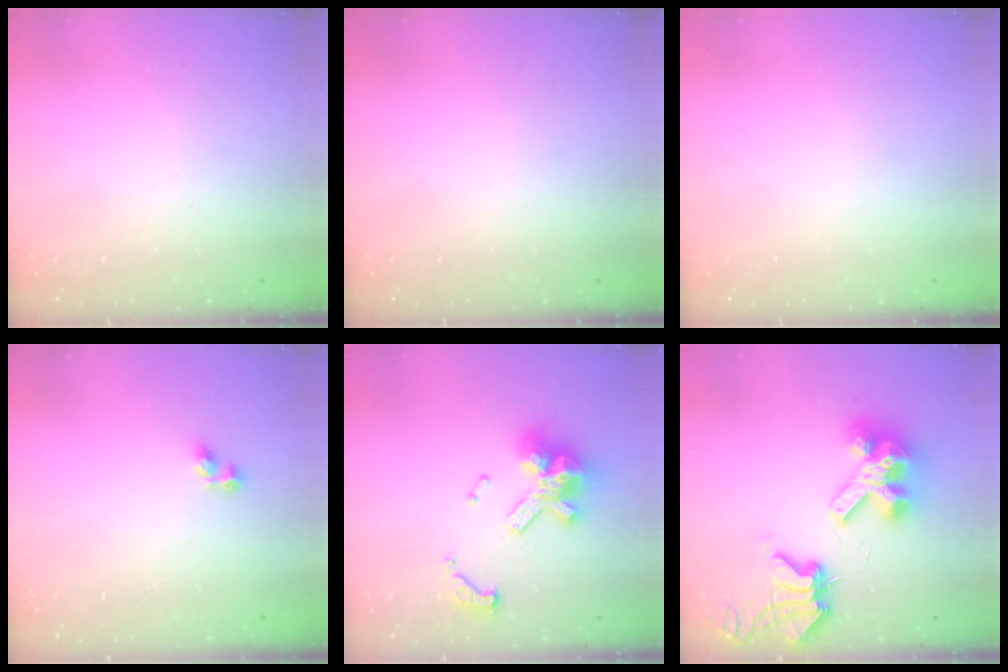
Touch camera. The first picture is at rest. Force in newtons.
{"total": 0.0}
{"total": 0.0}
{"total": 3.6, "press": 3.6, "slide": 0.5}
{"total": 14.3, "press": 14.2, "slide": 1.7}
{"total": 12.5, "press": 12.4, "slide": 1.5}